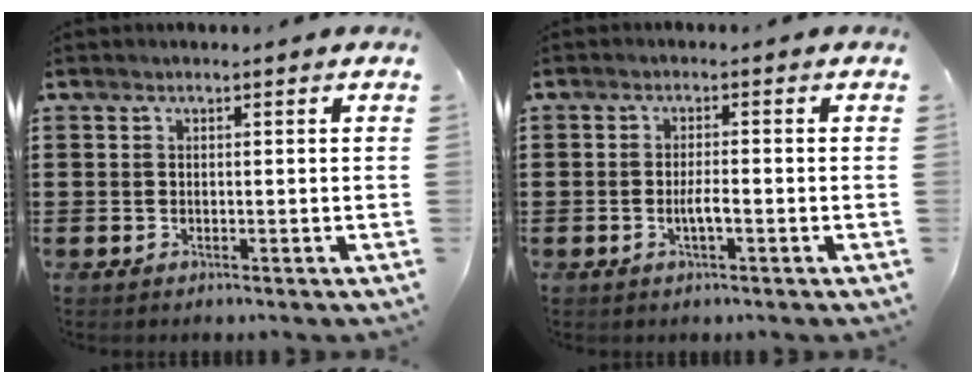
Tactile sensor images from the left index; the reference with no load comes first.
{"total": 2.5, "force": [-0.7, 0.5, 2.3], "torque": [-0.048, 0.000, -0.015]}